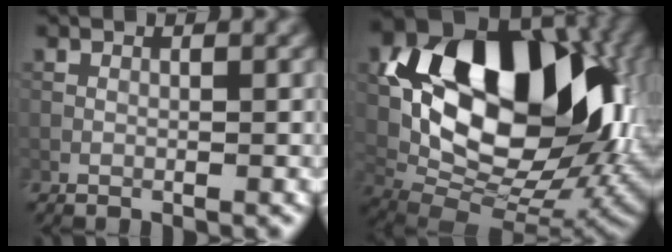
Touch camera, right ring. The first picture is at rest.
{"total": 17.7, "force": [4.4, 10.9, 13.2], "torque": [-0.212, 0.007, 0.079]}